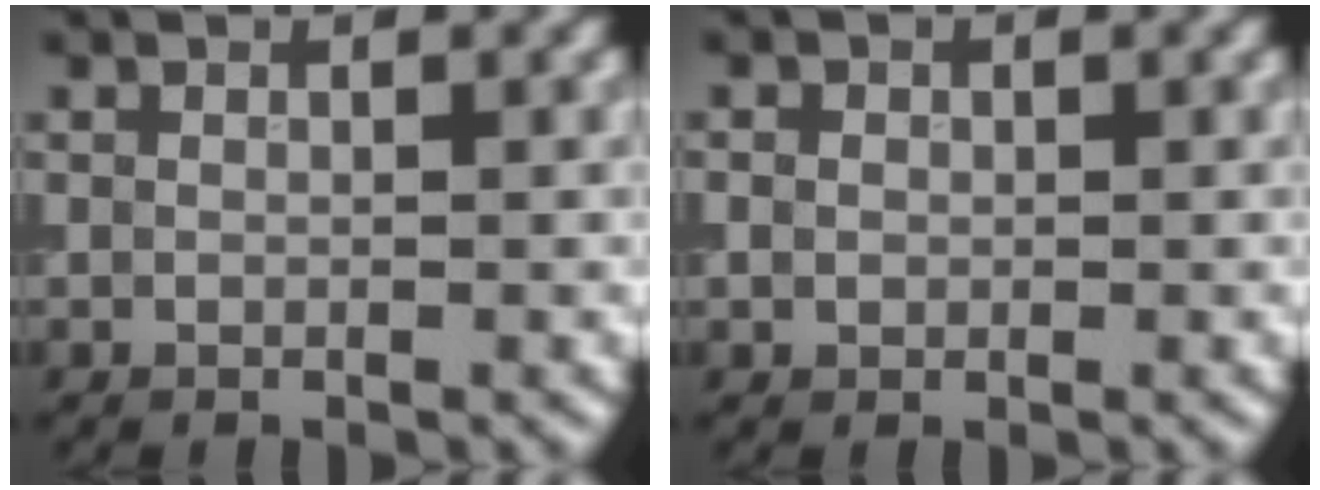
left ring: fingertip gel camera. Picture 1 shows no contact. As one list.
[{"total": 1.2, "force": [0.1, 1.1, 0.4], "torque": [-0.003, -0.001, -0.001]}]